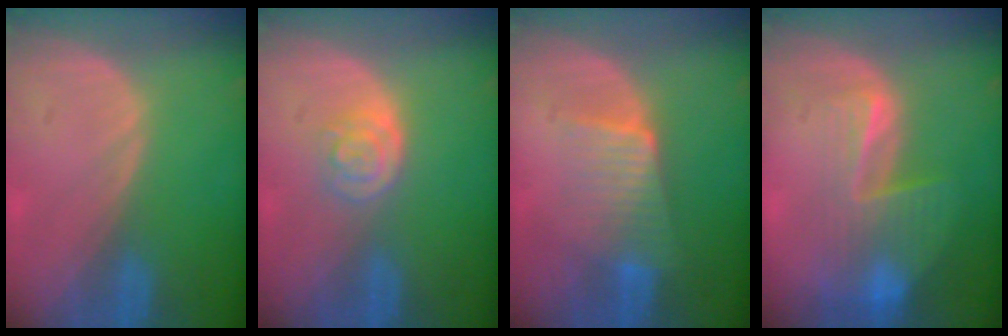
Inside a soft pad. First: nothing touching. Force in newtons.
{"total": 3.4, "press": 3.3, "slide": 0.9}
{"total": 5.9, "press": 5.7, "slide": 1.7}
{"total": 8.3, "press": 7.2, "slide": 4.3}